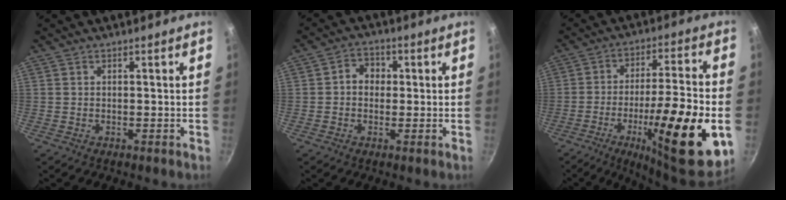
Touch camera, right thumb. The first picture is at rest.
{"total": 4.4, "force": [0.2, 3.8, 2.3], "torque": [-0.011, 0.010, -0.006]}
{"total": 24.2, "force": [-7.4, 5.5, 22.4], "torque": [-0.324, 0.024, -0.108]}